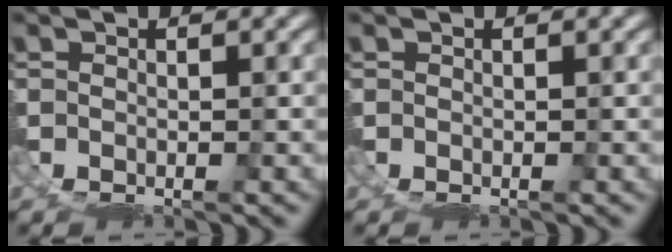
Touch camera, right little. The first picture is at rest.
{"total": 0.0}